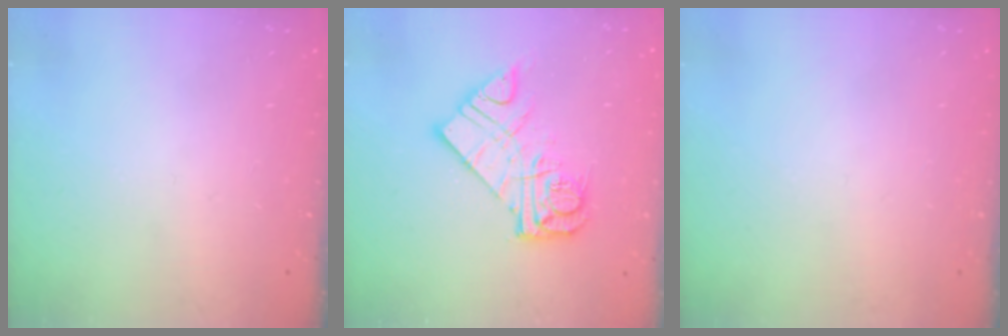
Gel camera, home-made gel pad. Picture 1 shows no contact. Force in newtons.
{"total": 13.7, "press": 13.7, "slide": 1.4}
{"total": 0.0}